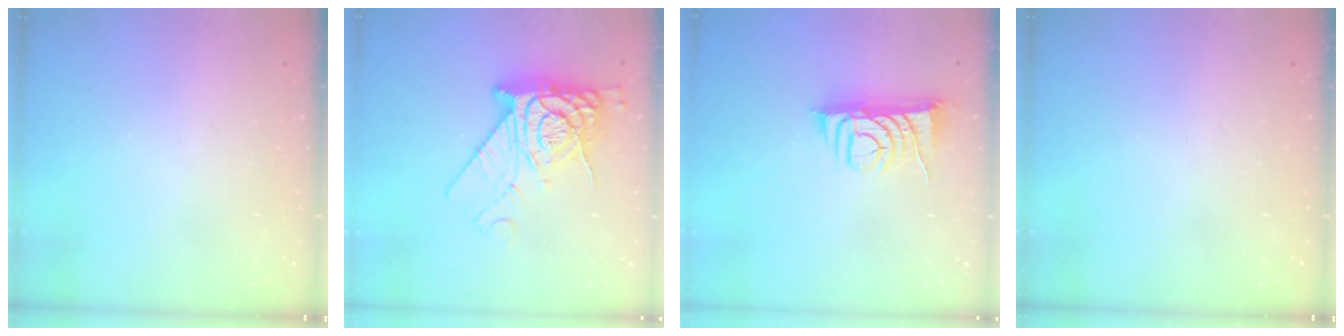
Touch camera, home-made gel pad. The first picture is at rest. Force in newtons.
{"total": 12.6, "press": 12.5, "slide": 1.4}
{"total": 8.3, "press": 8.2, "slide": 0.8}
{"total": 0.0}